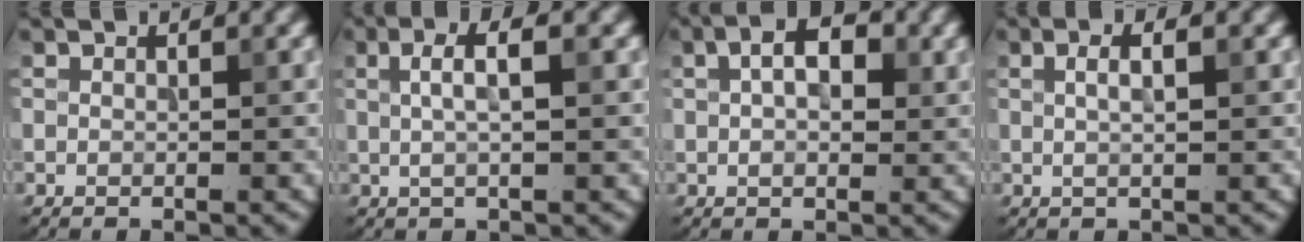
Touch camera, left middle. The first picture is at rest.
{"total": 3.3, "force": [0.7, 0.8, 3.1], "torque": [-0.053, 0.008, 0.011]}
{"total": 4.8, "force": [1.3, 2.6, 3.7], "torque": [-0.051, 0.008, 0.011]}
{"total": 2.4, "force": [0.7, 0.8, 2.2], "torque": [-0.025, -0.003, 0.002]}